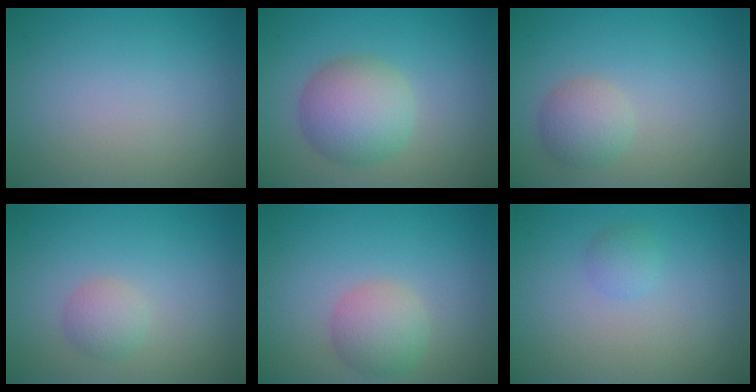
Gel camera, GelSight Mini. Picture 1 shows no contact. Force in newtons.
{"total": 5.1, "press": 5.1, "slide": 0.1}
{"total": 2.4, "press": 2.4, "slide": 0.1}
{"total": 1.7, "press": 1.7, "slide": 0.0}
{"total": 3.0, "press": 3.0, "slide": 0.2}
{"total": 1.1, "press": 1.1, "slide": 0.1}